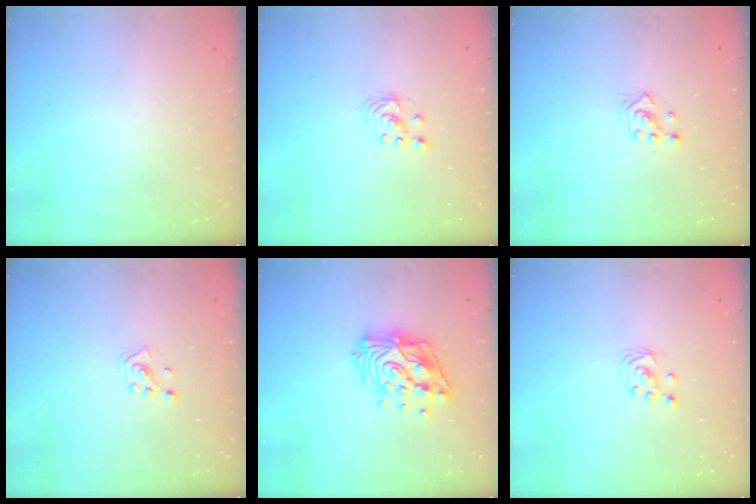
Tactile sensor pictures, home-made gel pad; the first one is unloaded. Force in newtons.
{"total": 1.7, "press": 1.7, "slide": 0.2}
{"total": 2.3, "press": 2.3, "slide": 0.3}
{"total": 2.6, "press": 2.6, "slide": 0.5}
{"total": 14.7, "press": 14.6, "slide": 1.9}
{"total": 2.4, "press": 2.4, "slide": 0.2}